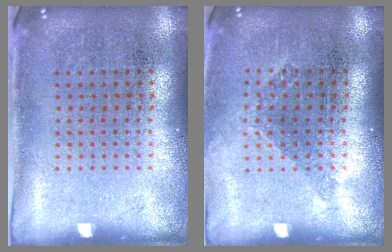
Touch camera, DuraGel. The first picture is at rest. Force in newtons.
{"total": 1.0, "press": 0.8, "slide": 0.6}